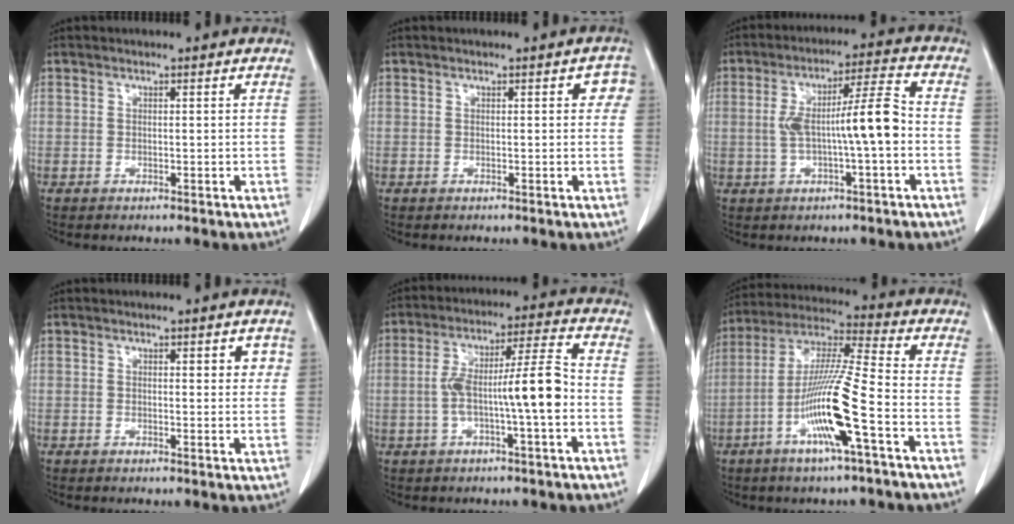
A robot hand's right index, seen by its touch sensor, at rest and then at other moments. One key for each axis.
{"total": 2.5, "fx": 0.6, "fy": 1.3, "fz": 2.1, "tx": -0.012, "ty": 0.012, "tz": 0.002}
{"total": 9.4, "fx": -1.0, "fy": 0.5, "fz": 9.3, "tx": -0.163, "ty": 0.024, "tz": -0.019}
{"total": 2.6, "fx": 1.1, "fy": 1.1, "fz": 2.1, "tx": -0.019, "ty": 0.000, "tz": 0.011}
{"total": 10.3, "fx": -1.9, "fy": 0.5, "fz": 10.1, "tx": -0.179, "ty": 0.023, "tz": -0.037}
{"total": 13.8, "fx": -5.0, "fy": -0.2, "fz": 12.8, "tx": -0.256, "ty": -0.003, "tz": -0.101}